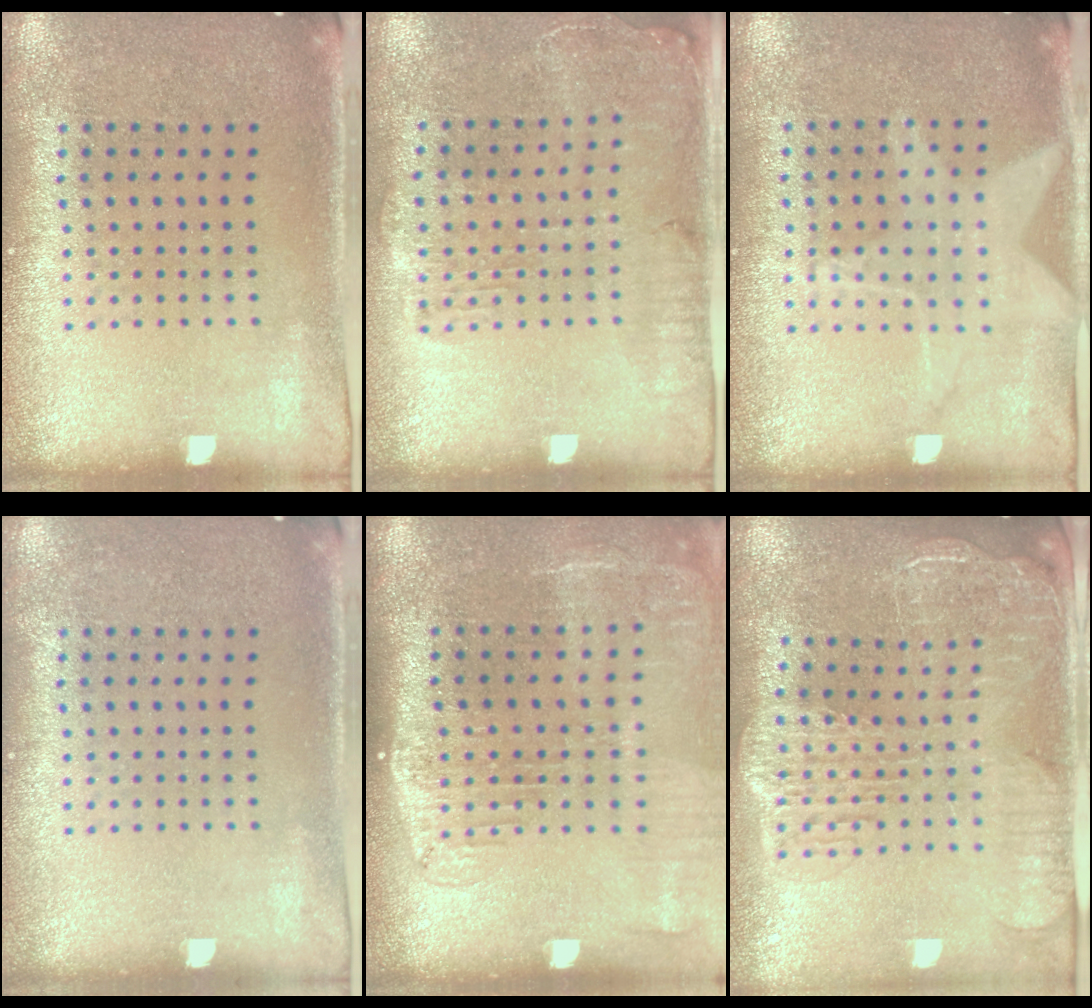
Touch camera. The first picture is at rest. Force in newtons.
{"total": 1.4, "press": 1.4, "slide": 0.4}
{"total": 1.1, "press": 1.1, "slide": 0.3}
{"total": 0.0}
{"total": 2.1, "press": 1.7, "slide": 1.2}
{"total": 2.8, "press": 2.3, "slide": 1.6}